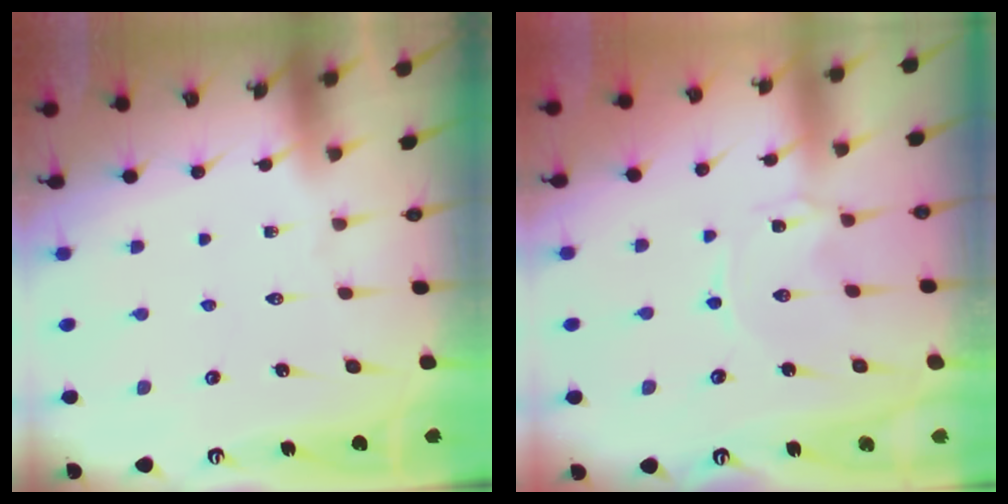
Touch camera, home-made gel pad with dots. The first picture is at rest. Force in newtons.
{"total": 0.0}